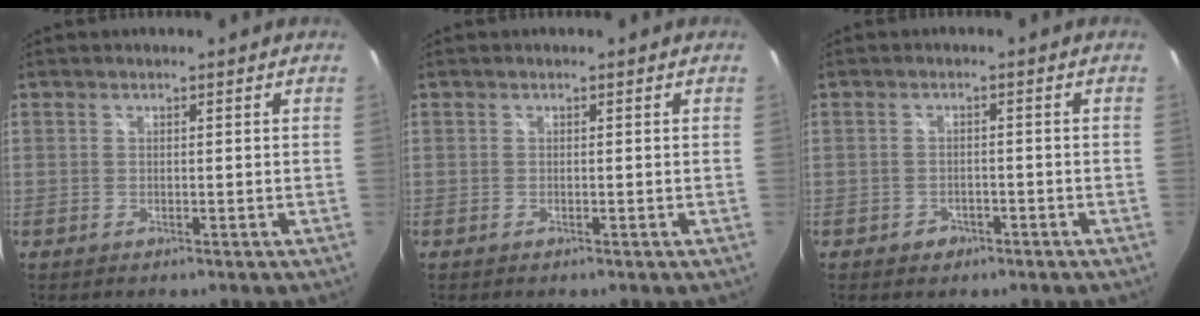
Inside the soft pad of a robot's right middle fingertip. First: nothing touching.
{"total": 0.0}
{"total": 2.4, "force": [-1.3, 1.9, 0.6], "torque": [-0.017, 0.001, -0.017]}